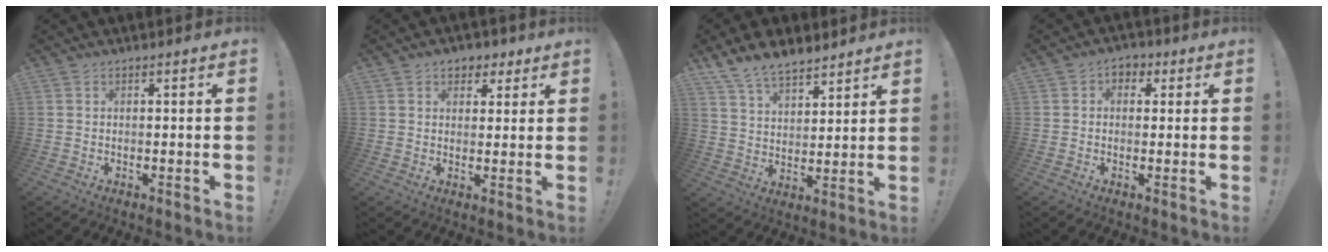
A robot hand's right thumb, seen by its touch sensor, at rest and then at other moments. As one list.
[{"total": 5.2, "force": [2.8, 3.9, 1.9], "torque": [-0.014, -0.012, 0.050]}, {"total": 10.0, "force": [8.4, 4.3, 3.4], "torque": [-0.065, -0.055, 0.162]}, {"total": 3.7, "force": [0.6, 3.1, 2.0], "torque": [-0.017, 0.001, 0.008]}]